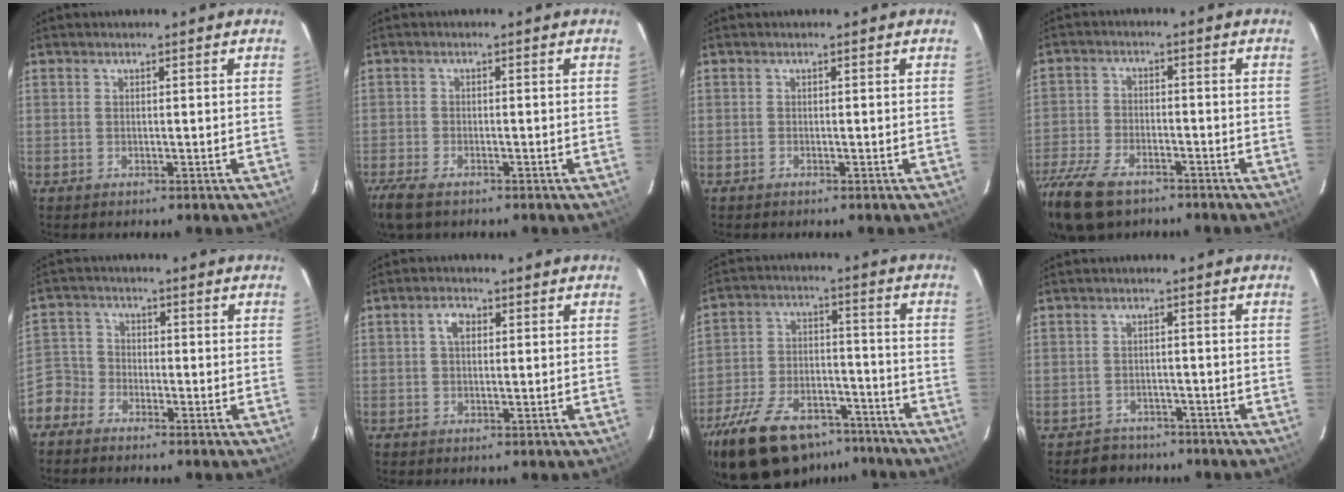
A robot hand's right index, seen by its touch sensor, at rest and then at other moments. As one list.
[{"total": 6.5, "force": [-4.8, 2.3, 3.6], "torque": [-0.099, -0.024, -0.096]}, {"total": 0.0}, {"total": 15.0, "force": [-10.5, 7.4, 7.8], "torque": [-0.203, -0.029, -0.198]}, {"total": 5.2, "force": [-3.7, 3.7, 0.5], "torque": [-0.014, 0.015, -0.086]}, {"total": 2.9, "force": [0.8, 1.9, 2.1], "torque": [-0.039, 0.011, 0.014]}, {"total": 24.3, "force": [-17.4, 11.5, 12.5], "torque": [-0.266, -0.008, -0.268]}, {"total": 4.5, "force": [-3.2, 3.1, -0.5], "torque": [0.002, 0.026, -0.049]}]